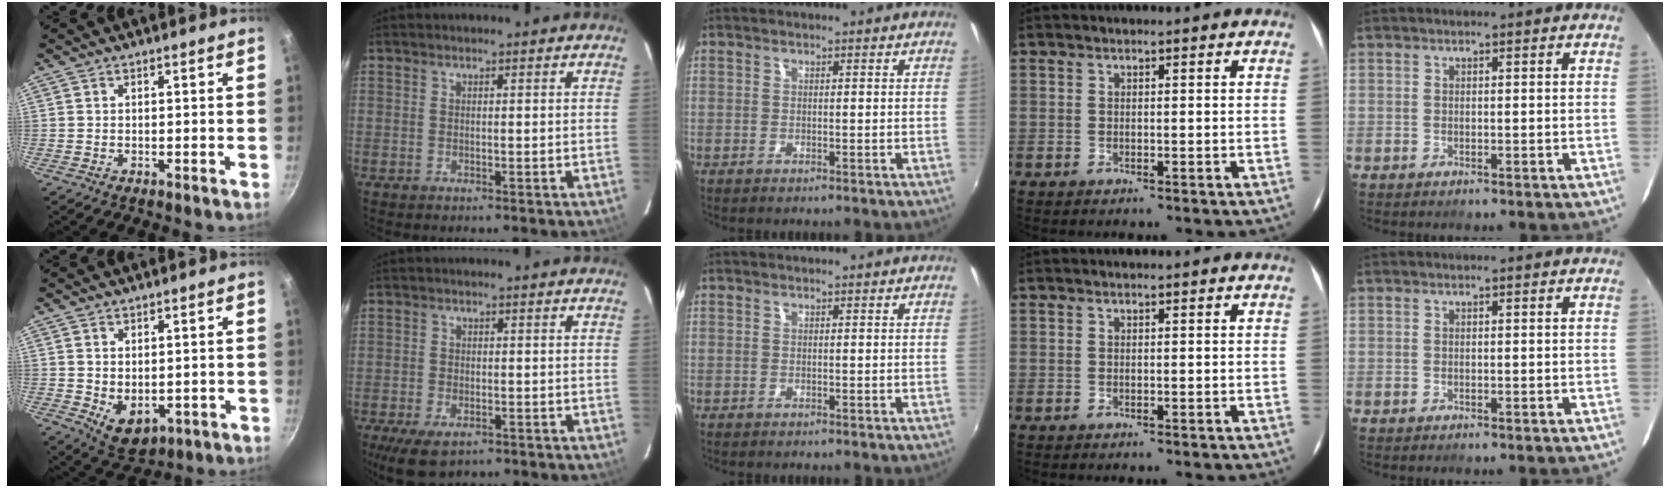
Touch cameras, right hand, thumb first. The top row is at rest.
{"thumb": {"total": 6.2, "force": [-0.2, 4.2, 4.5], "torque": [-0.061, -0.016, 0.015]}, "index": {"total": 6.8, "force": [-4.0, 3.5, 4.2], "torque": [-0.096, -0.023, -0.068]}}